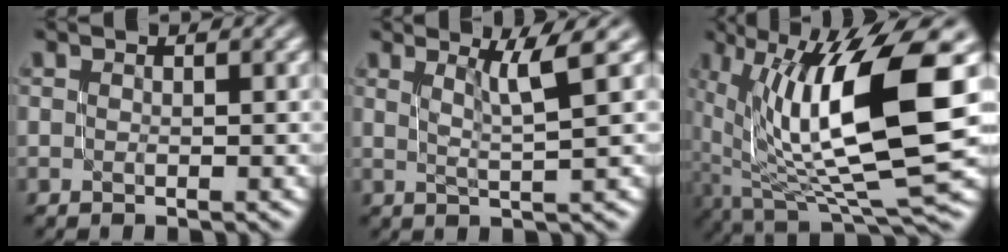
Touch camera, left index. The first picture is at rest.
{"total": 3.0, "force": [1.4, 0.1, 2.7], "torque": [-0.042, -0.003, 0.026]}
{"total": 13.3, "force": [2.4, 4.3, 12.3], "torque": [-0.216, -0.012, 0.049]}